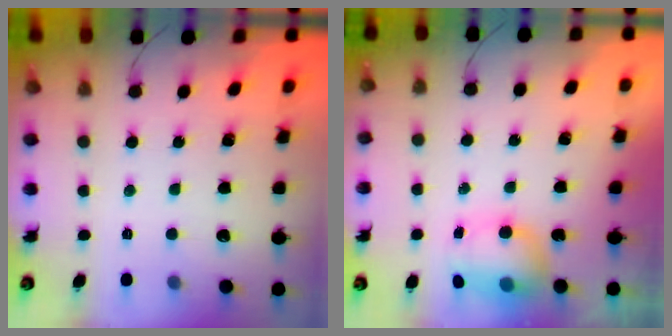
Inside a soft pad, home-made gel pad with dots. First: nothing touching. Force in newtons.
{"total": 10.5, "press": 8.5, "slide": 6.1}